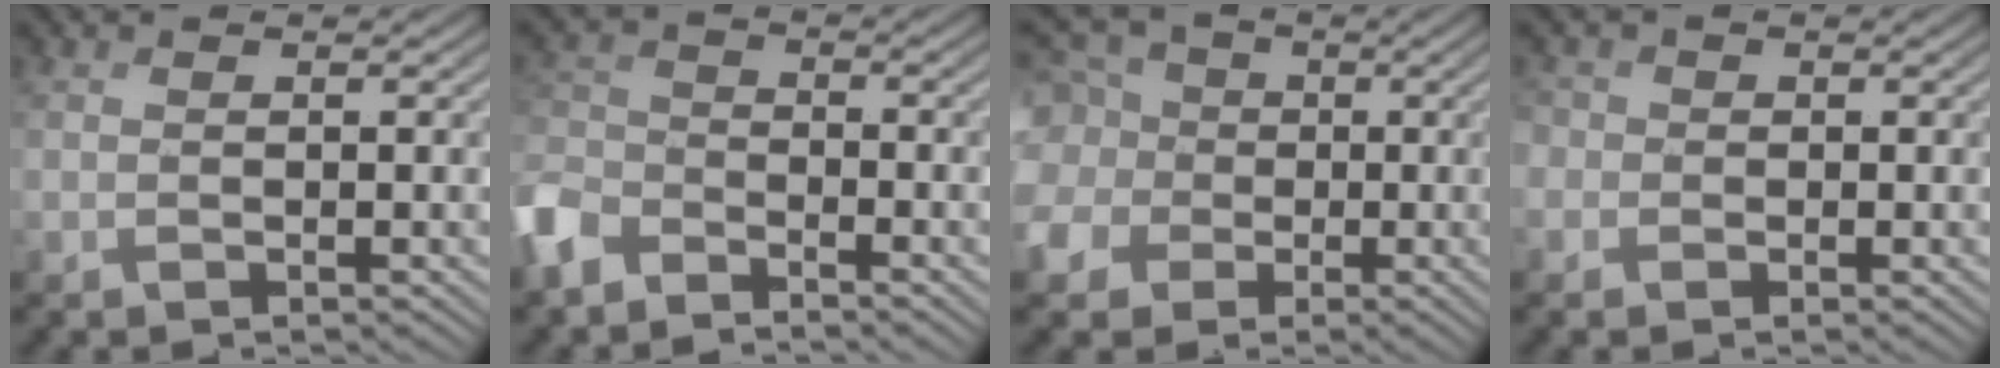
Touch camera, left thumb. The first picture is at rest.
{"total": 6.2, "force": [-4.7, 3.1, 2.6], "torque": [-0.069, -0.003, -0.116]}
{"total": 10.3, "force": [-0.9, 9.2, 4.5], "torque": [-0.173, -0.008, -0.030]}
{"total": 2.3, "force": [-0.2, 2.2, 0.4], "torque": [-0.016, 0.004, -0.013]}